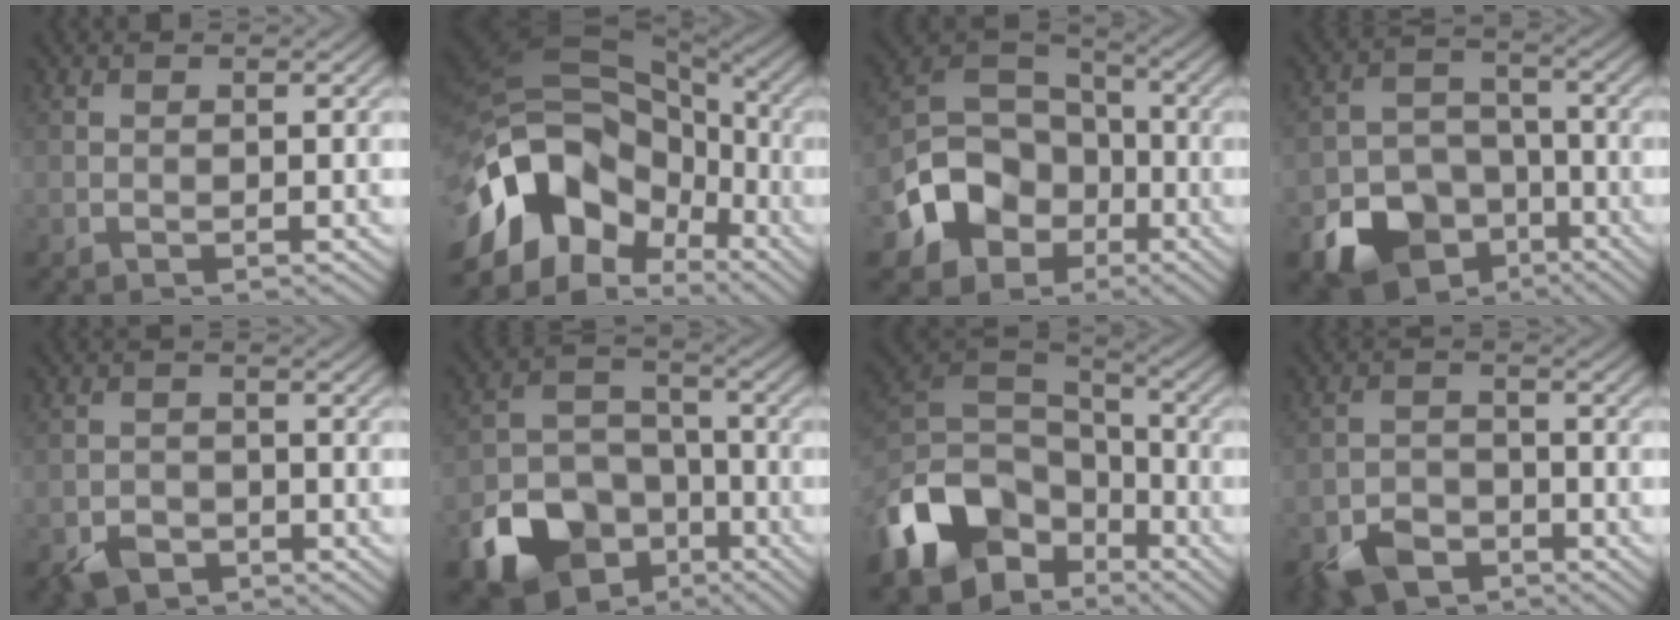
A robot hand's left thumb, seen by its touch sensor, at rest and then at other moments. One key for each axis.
{"total": 16.9, "fx": -6.4, "fy": 11.9, "fz": 10.2, "tx": -0.227, "ty": -0.025, "tz": -0.119}
{"total": 12.3, "fx": -4.8, "fy": 9.7, "fz": 5.9, "tx": -0.148, "ty": -0.031, "tz": -0.098}
{"total": 12.6, "fx": -7.2, "fy": 8.8, "fz": 5.3, "tx": -0.112, "ty": -0.032, "tz": -0.122}
{"total": 3.2, "fx": -2.2, "fy": 2.0, "fz": 1.2, "tx": -0.022, "ty": -0.007, "tz": -0.047}
{"total": 13.7, "fx": -7.5, "fy": 9.4, "fz": 6.7, "tx": -0.156, "ty": -0.037, "tz": -0.136}
{"total": 15.3, "fx": -7.6, "fy": 10.3, "fz": 8.3, "tx": -0.221, "ty": -0.032, "tz": -0.135}
{"total": 5.4, "fx": -3.8, "fy": 3.2, "fz": 2.3, "tx": -0.049, "ty": -0.007, "tz": -0.077}